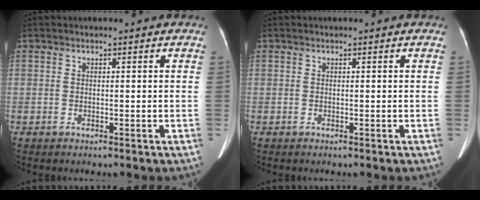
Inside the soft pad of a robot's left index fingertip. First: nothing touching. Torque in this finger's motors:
{"motor_torque": [0.00, 0.02, 0.00, 0.00]}